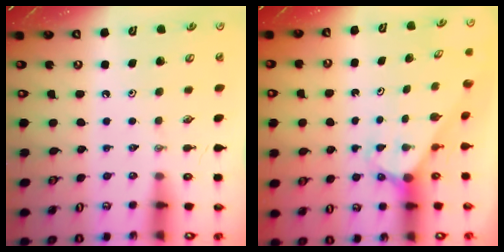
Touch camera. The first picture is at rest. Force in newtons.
{"total": 2.7, "press": 2.7, "slide": 0.1}